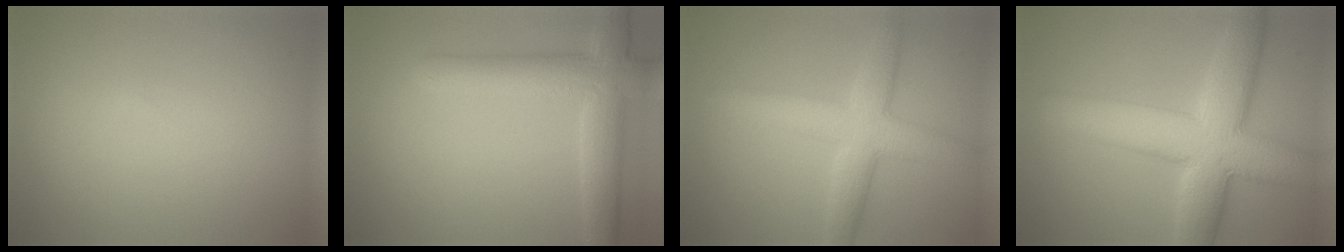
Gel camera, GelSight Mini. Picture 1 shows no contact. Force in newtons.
{"total": 5.8, "press": 5.8, "slide": 0.5}
{"total": 5.2, "press": 5.2, "slide": 0.2}
{"total": 9.9, "press": 9.9, "slide": 0.4}